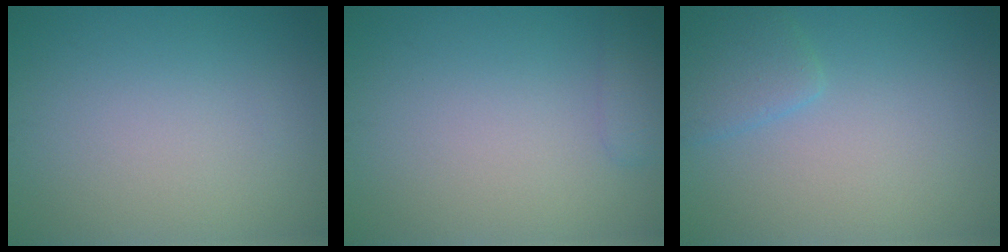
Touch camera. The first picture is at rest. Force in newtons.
{"total": 1.5, "press": 1.5, "slide": 0.1}
{"total": 2.1, "press": 2.1, "slide": 0.2}